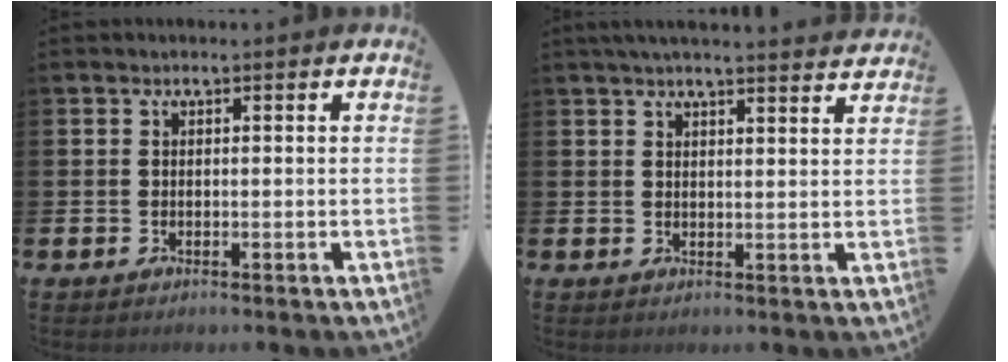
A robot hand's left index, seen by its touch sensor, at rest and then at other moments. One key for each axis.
{"total": 3.7, "fx": 3.6, "fy": -0.2, "fz": 1.0, "tx": -0.018, "ty": -0.017, "tz": 0.063}